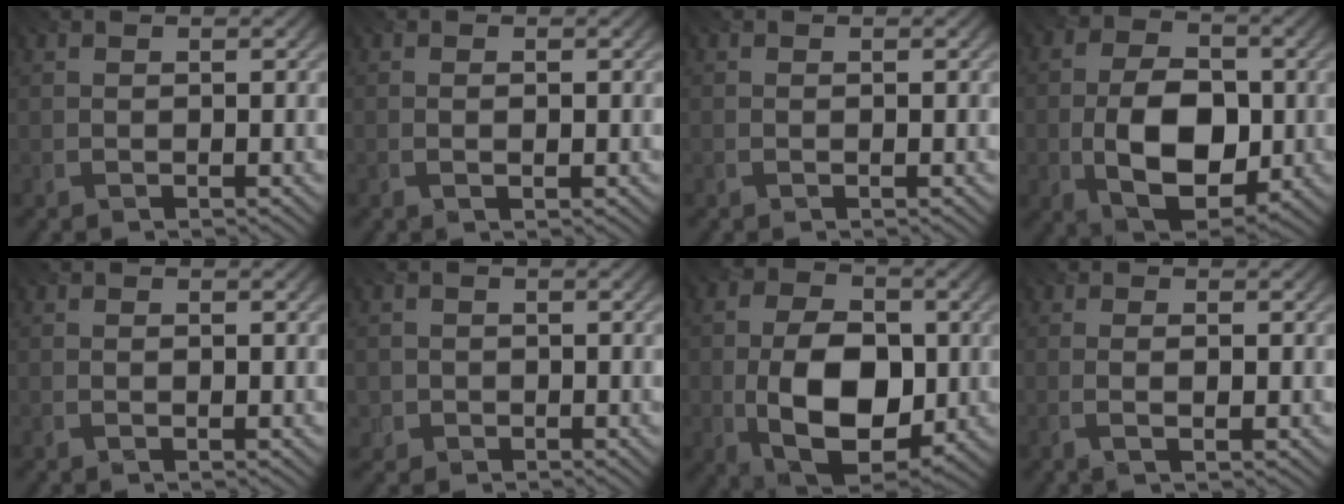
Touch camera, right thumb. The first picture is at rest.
{"total": 0.6, "force": [-0.3, 0.0, 0.5], "torque": [-0.006, -0.003, -0.006]}
{"total": 0.0}
{"total": 10.9, "force": [-2.7, 6.6, 8.2], "torque": [-0.148, -0.009, -0.056]}
{"total": 0.0}
{"total": 1.6, "force": [-0.6, 1.5, -0.2], "torque": [0.001, -0.002, -0.017]}
{"total": 12.3, "force": [-2.7, 7.4, 9.5], "torque": [-0.166, -0.010, -0.052]}
{"total": 1.4, "force": [-0.6, -0.1, 1.3], "torque": [-0.013, 0.000, -0.017]}